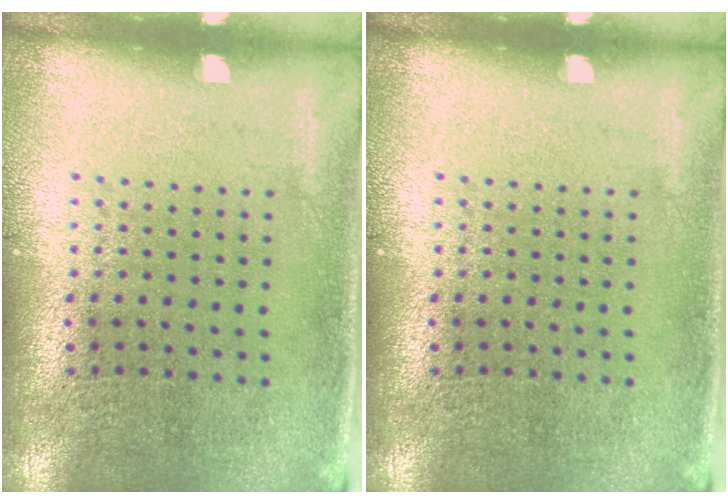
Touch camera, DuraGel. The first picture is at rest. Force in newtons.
{"total": 0.0}